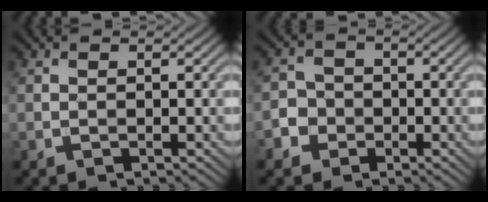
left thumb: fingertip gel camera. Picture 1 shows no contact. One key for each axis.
{"total": 3.8, "fx": -1.6, "fy": 3.4, "fz": 0.7, "tx": -0.005, "ty": 0.000, "tz": -0.045}